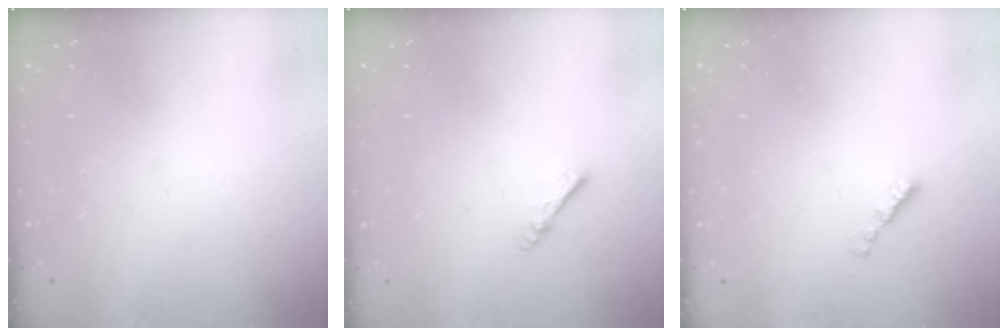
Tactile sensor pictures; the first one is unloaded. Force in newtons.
{"total": 2.9, "press": 2.8, "slide": 0.4}
{"total": 2.2, "press": 2.1, "slide": 0.7}